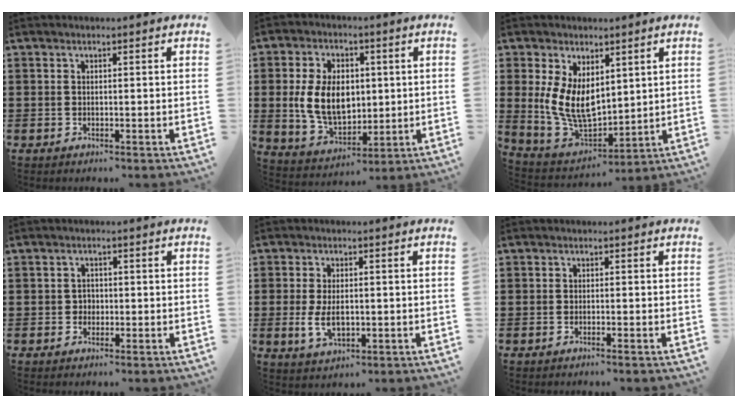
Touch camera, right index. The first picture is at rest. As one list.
[{"total": 9.9, "force": [0.7, 6.7, 7.2], "torque": [-0.163, 0.010, 0.010]}, {"total": 8.8, "force": [1.9, 5.4, 6.7], "torque": [-0.154, -0.002, 0.039]}, {"total": 1.4, "force": [-0.3, 1.3, 0.4], "torque": [-0.013, 0.003, -0.009]}, {"total": 4.6, "force": [-0.5, 2.4, 3.8], "torque": [-0.088, -0.004, -0.010]}, {"total": 0.7, "force": [-0.5, -0.1, 0.5], "torque": [-0.010, -0.002, -0.011]}]